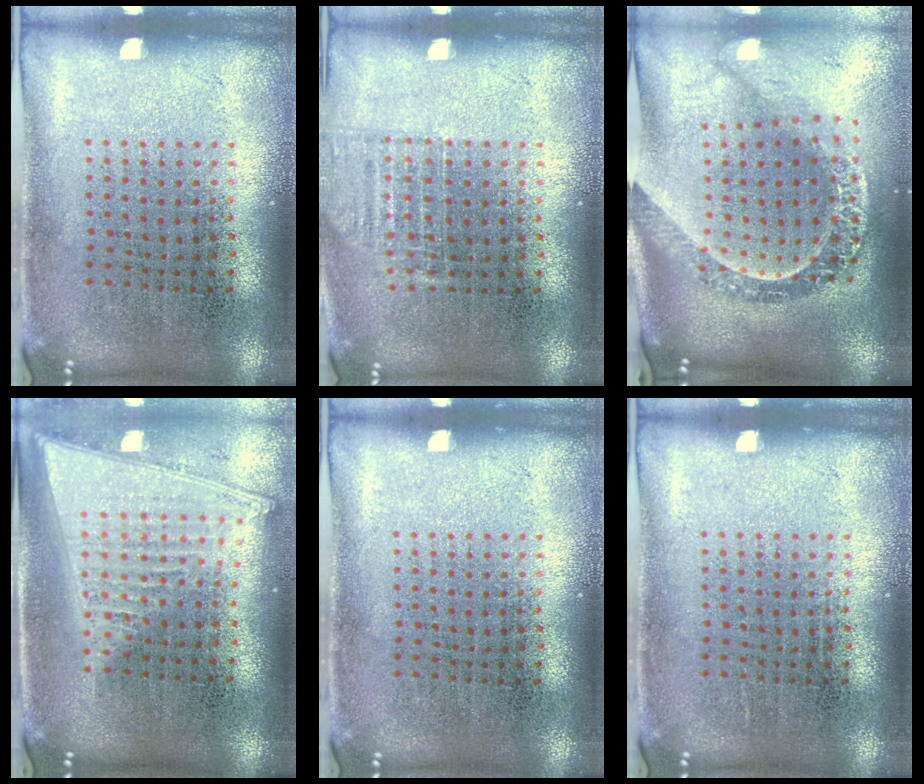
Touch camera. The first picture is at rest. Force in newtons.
{"total": 0.9, "press": 0.8, "slide": 0.3}
{"total": 3.0, "press": 2.3, "slide": 1.9}
{"total": 2.1, "press": 1.8, "slide": 1.2}
{"total": 0.0}
{"total": 0.0}